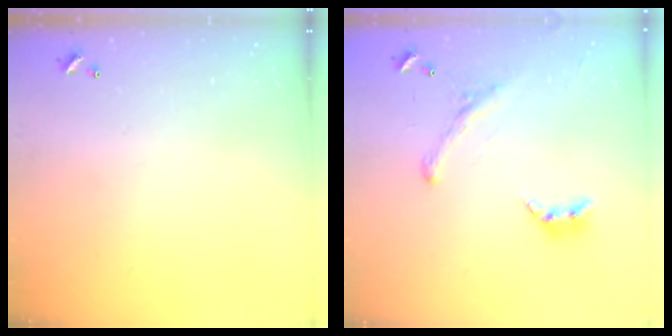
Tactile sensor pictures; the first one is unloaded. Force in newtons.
{"total": 2.0, "press": 1.5, "slide": 1.2}